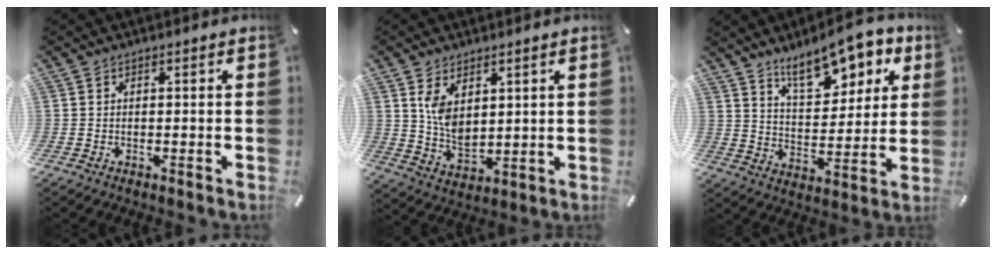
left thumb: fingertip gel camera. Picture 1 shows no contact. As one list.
[{"total": 7.1, "force": [3.3, 4.4, 4.5], "torque": [-0.102, -0.018, 0.060]}, {"total": 14.4, "force": [10.2, 6.6, 7.6], "torque": [-0.111, -0.058, 0.175]}]